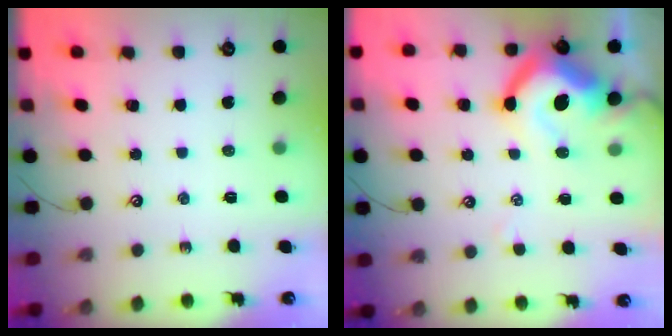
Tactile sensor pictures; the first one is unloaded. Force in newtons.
{"total": 14.0, "press": 13.9, "slide": 1.8}